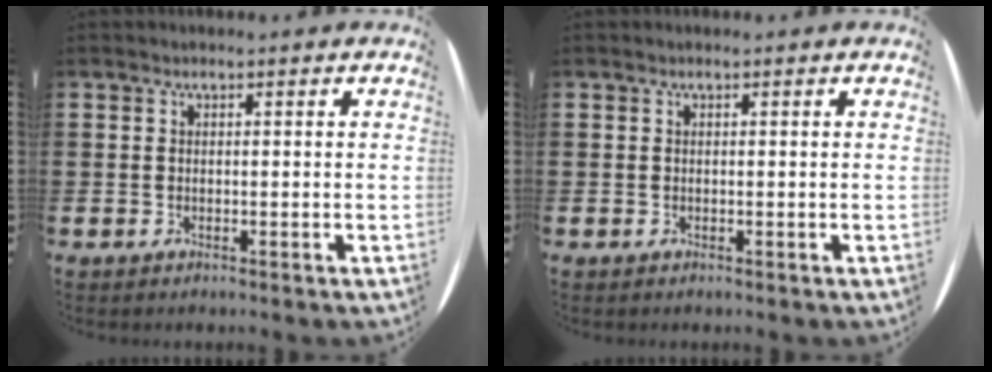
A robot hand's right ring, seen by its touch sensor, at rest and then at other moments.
{"total": 0.0}